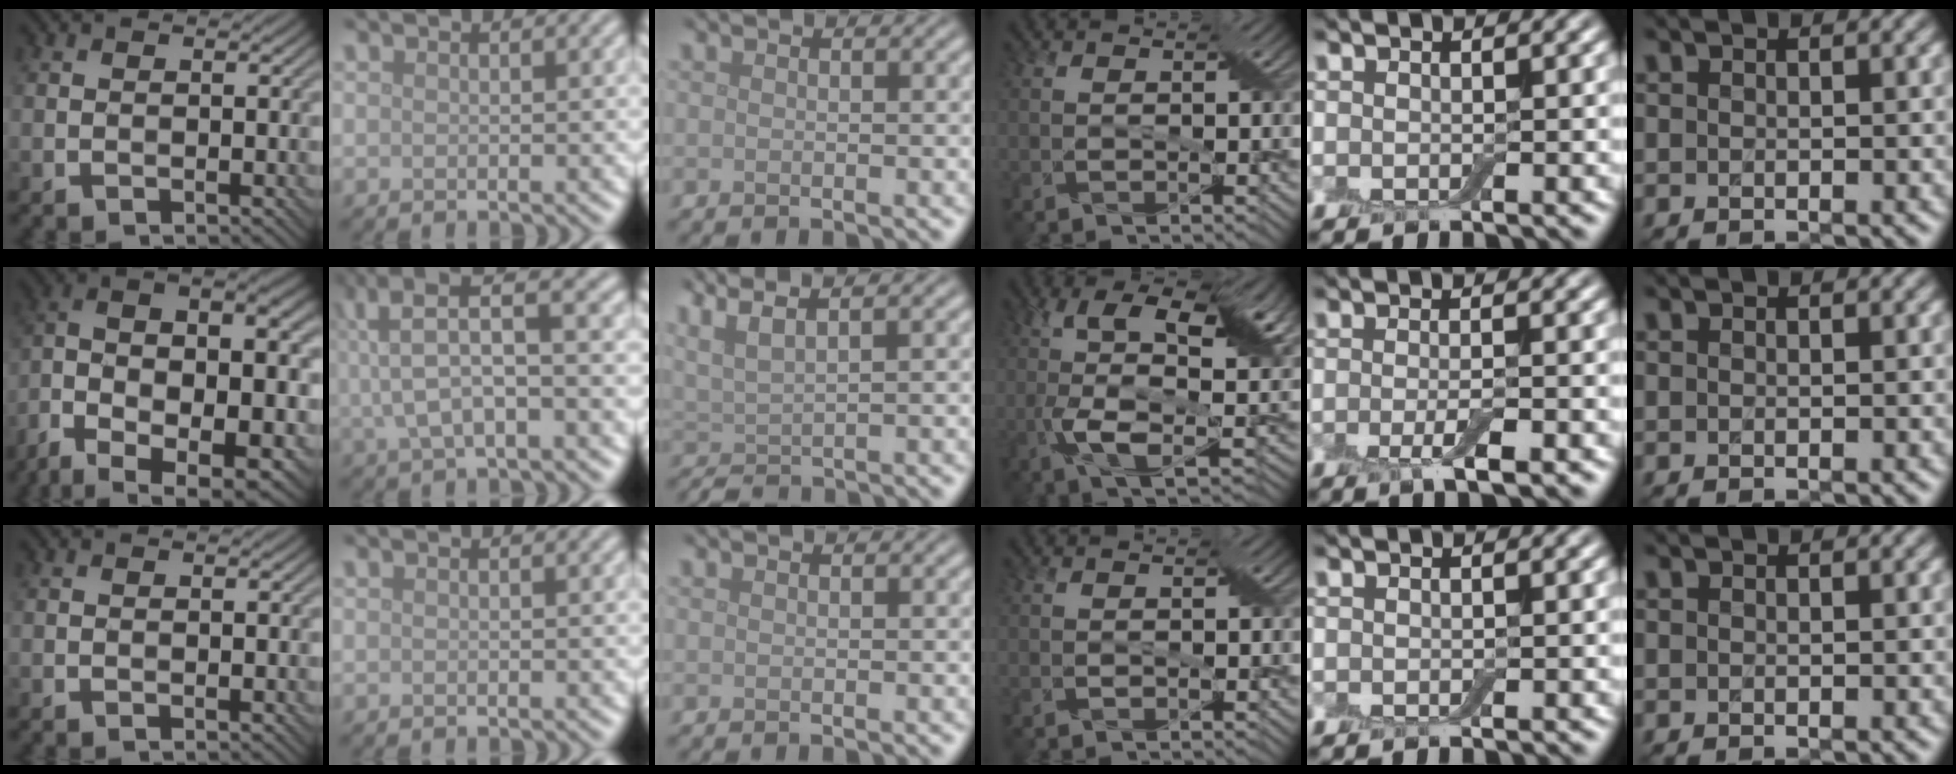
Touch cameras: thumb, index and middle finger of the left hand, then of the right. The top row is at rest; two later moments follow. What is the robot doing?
{"motion": "extract", "object": "backpack"}